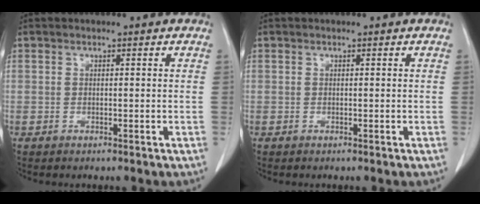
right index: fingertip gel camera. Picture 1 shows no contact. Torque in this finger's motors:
{"motor_torque": [0.00, 0.00, 0.00, 0.00]}